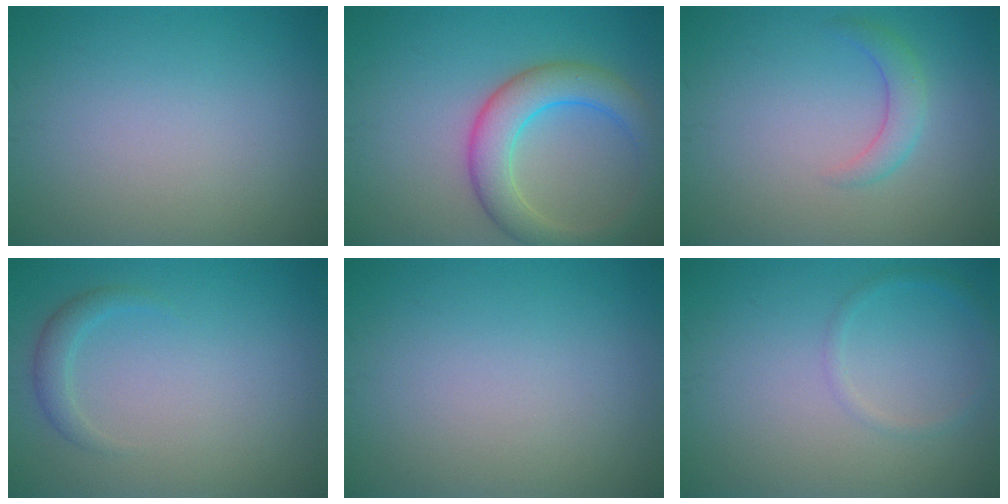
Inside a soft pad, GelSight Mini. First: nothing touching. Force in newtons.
{"total": 5.6, "press": 5.6, "slide": 0.4}
{"total": 2.0, "press": 2.0, "slide": 0.1}
{"total": 1.6, "press": 1.6, "slide": 0.1}
{"total": 0.0}
{"total": 1.1, "press": 1.1, "slide": 0.1}